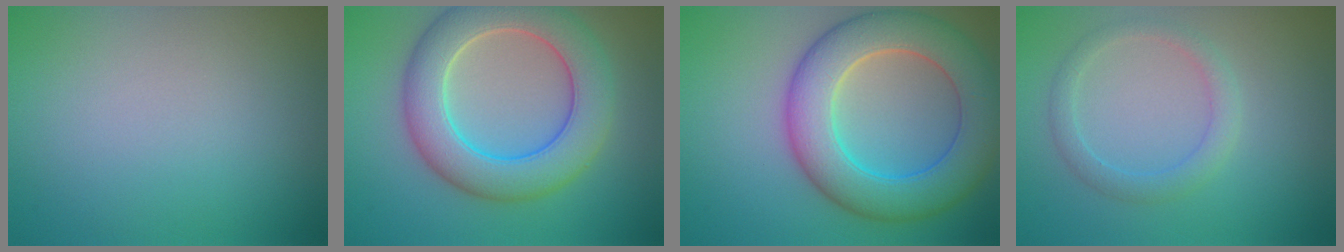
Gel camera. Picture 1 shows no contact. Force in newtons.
{"total": 8.6, "press": 8.6, "slide": 0.4}
{"total": 9.3, "press": 9.3, "slide": 0.4}
{"total": 2.3, "press": 2.2, "slide": 0.1}